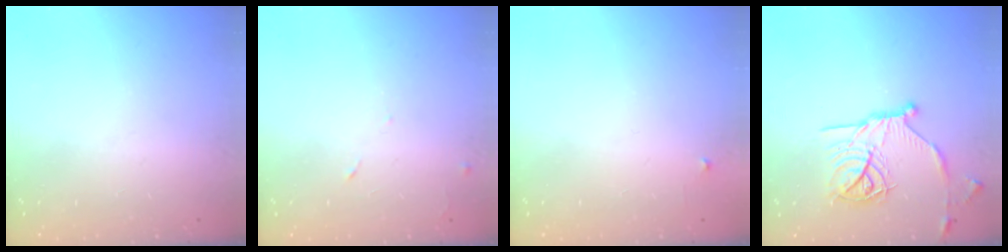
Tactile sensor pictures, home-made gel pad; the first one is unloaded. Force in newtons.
{"total": 5.5, "press": 5.5, "slide": 0.8}
{"total": 2.4, "press": 2.3, "slide": 0.4}
{"total": 17.6, "press": 17.6, "slide": 1.4}